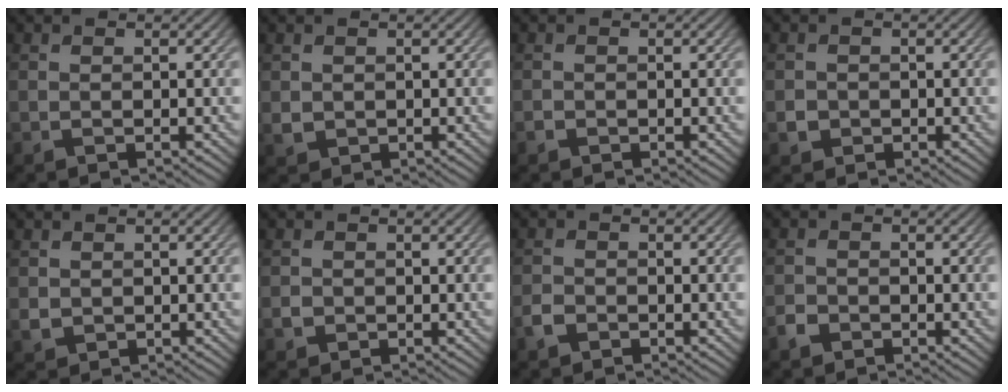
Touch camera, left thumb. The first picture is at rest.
{"total": 1.4, "force": [0.4, 1.3, 0.4], "torque": [-0.014, -0.005, 0.011]}
{"total": 0.7, "force": [-0.5, 0.5, 0.1], "torque": [-0.002, -0.003, -0.010]}
{"total": 1.8, "force": [-0.6, 1.6, 0.4], "torque": [-0.003, -0.006, -0.012]}
{"total": 1.4, "force": [0.4, 1.3, 0.5], "torque": [-0.015, -0.005, 0.011]}
{"total": 1.1, "force": [-0.3, 1.0, 0.3], "torque": [-0.002, -0.005, -0.009]}
{"total": 1.9, "force": [-1.3, 1.2, 0.7], "torque": [-0.014, 0.000, -0.030]}
{"total": 1.8, "force": [-1.3, 1.2, 0.5], "torque": [-0.009, 0.001, -0.029]}